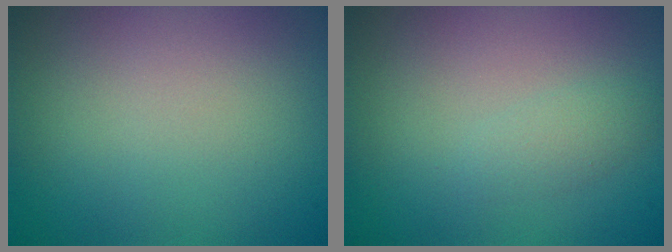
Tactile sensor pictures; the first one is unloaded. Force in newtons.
{"total": 1.2, "press": 1.2, "slide": 0.0}